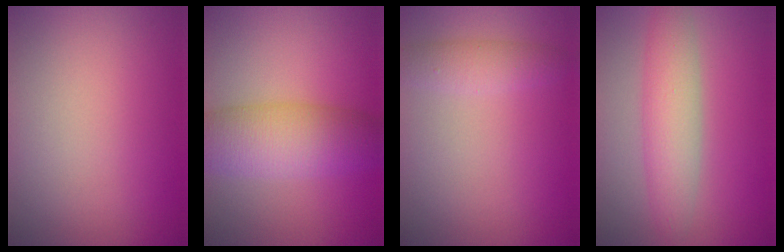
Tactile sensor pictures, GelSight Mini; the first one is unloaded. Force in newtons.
{"total": 6.7, "press": 6.7, "slide": 0.1}
{"total": 2.1, "press": 2.1, "slide": 0.1}
{"total": 4.3, "press": 4.3, "slide": 0.0}